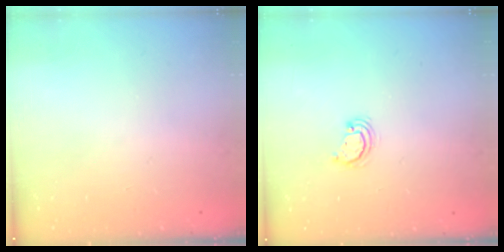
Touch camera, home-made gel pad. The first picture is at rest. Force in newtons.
{"total": 2.6, "press": 2.6, "slide": 0.3}